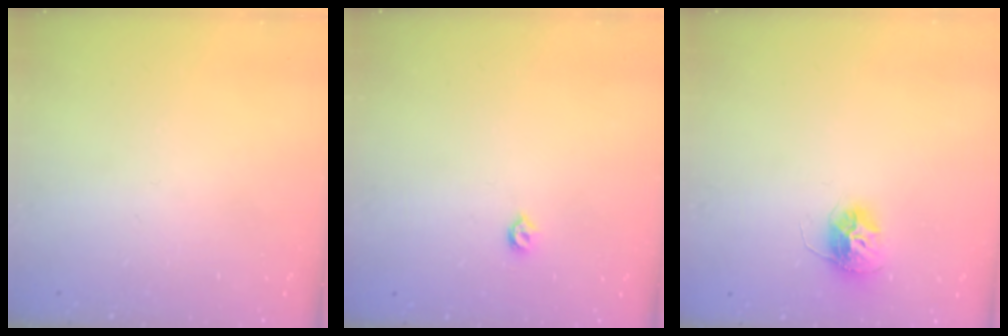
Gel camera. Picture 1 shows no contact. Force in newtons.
{"total": 4.0, "press": 3.9, "slide": 0.8}
{"total": 11.4, "press": 11.4, "slide": 0.9}